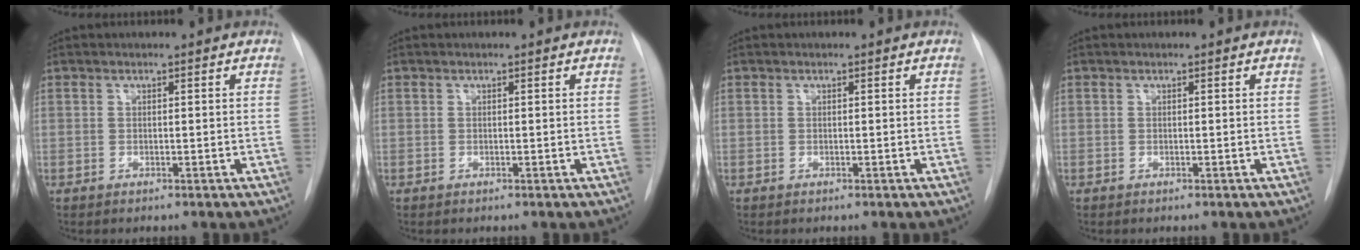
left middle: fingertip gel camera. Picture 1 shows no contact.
{"total": 0.0}
{"total": 0.0}
{"total": 0.0}